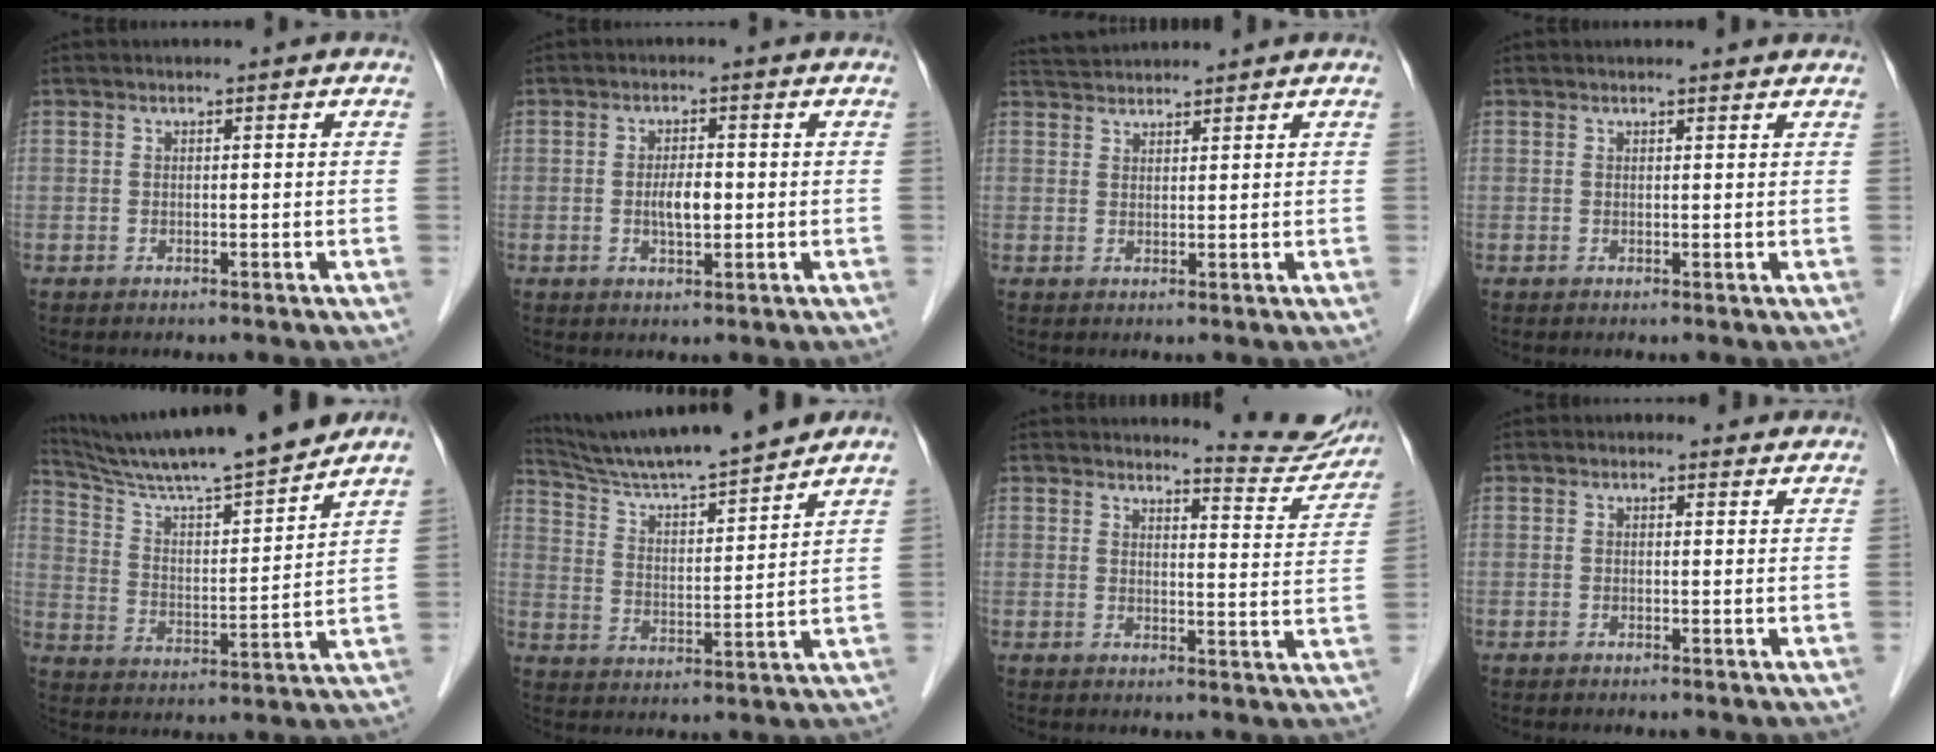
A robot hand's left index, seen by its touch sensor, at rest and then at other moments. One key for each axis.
{"total": 3.3, "fx": -0.5, "fy": 1.1, "fz": 3.0, "tx": -0.057, "ty": -0.002, "tz": -0.006}
{"total": 4.8, "fx": 4.7, "fy": -0.3, "fz": 0.9, "tx": -0.021, "ty": 0.032, "tz": 0.089}
{"total": 1.6, "fx": 1.6, "fy": 0.2, "fz": 0.2, "tx": -0.010, "ty": 0.000, "tz": 0.016}
{"total": 17.5, "fx": 15.7, "fy": -0.2, "fz": 7.7, "tx": -0.137, "ty": -0.001, "tz": 0.260}
{"total": 15.4, "fx": 14.2, "fy": -0.4, "fz": 5.9, "tx": -0.111, "ty": 0.003, "tz": 0.235}
{"total": 8.4, "fx": 8.4, "fy": 0.5, "fz": 0.6, "tx": 0.001, "ty": -0.045, "tz": 0.089}
{"total": 1.4, "fx": 1.0, "fy": 1.0, "fz": 0.1, "tx": 0.000, "ty": 0.003, "tz": 0.005}